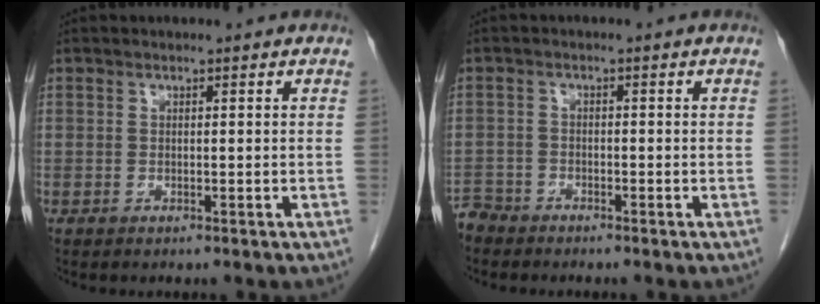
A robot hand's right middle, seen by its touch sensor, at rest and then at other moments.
{"total": 3.1, "force": [-2.9, 0.9, -0.4], "torque": [0.009, -0.004, -0.058]}